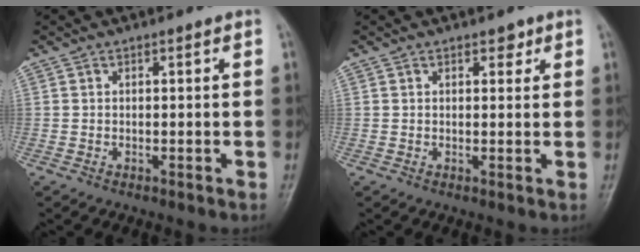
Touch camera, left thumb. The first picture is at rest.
{"total": 2.0, "force": [1.2, 1.2, 1.0], "torque": [0.003, -0.004, 0.013]}